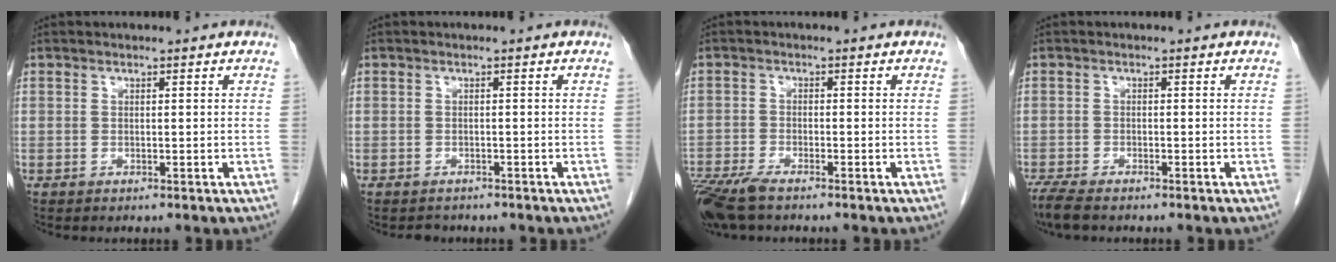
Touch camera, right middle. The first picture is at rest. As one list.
[{"total": 1.8, "force": [-1.5, 0.9, -0.3], "torque": [-0.001, 0.000, -0.024]}, {"total": 7.0, "force": [-5.4, 1.6, 4.2], "torque": [-0.082, -0.016, -0.101]}, {"total": 3.8, "force": [-3.2, 0.8, 2.0], "torque": [-0.046, -0.013, -0.056]}]